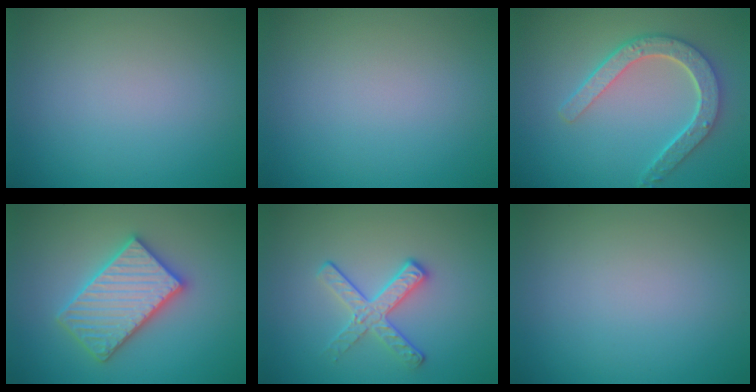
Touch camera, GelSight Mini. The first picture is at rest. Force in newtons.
{"total": 0.0}
{"total": 4.9, "press": 3.9, "slide": 3.0}
{"total": 5.5, "press": 5.5, "slide": 0.9}
{"total": 2.9, "press": 2.6, "slide": 1.4}
{"total": 0.0}